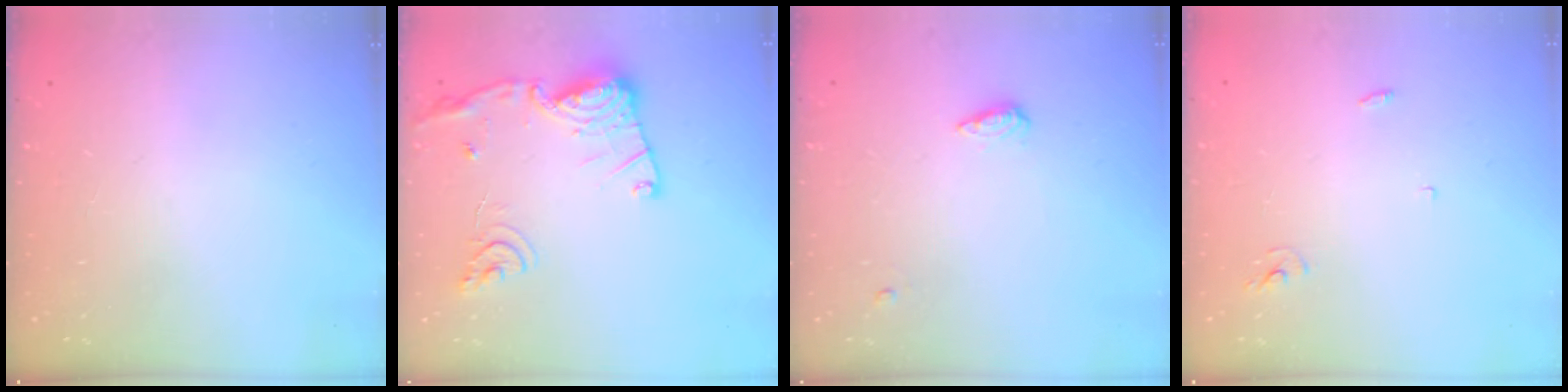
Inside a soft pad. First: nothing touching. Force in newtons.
{"total": 16.3, "press": 16.2, "slide": 1.5}
{"total": 5.2, "press": 5.1, "slide": 1.0}
{"total": 2.5, "press": 2.5, "slide": 0.1}